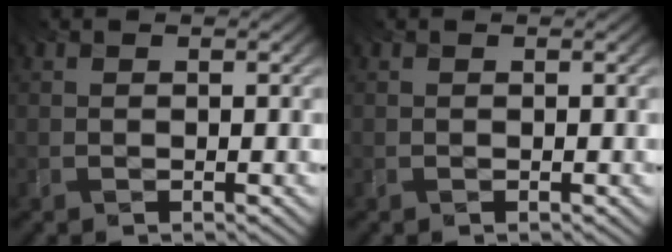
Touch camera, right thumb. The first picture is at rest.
{"total": 0.0}